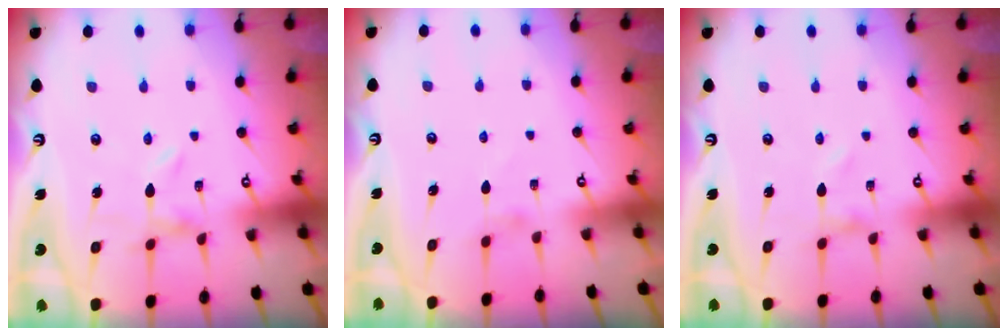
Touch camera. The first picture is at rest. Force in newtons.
{"total": 0.0}
{"total": 0.0}